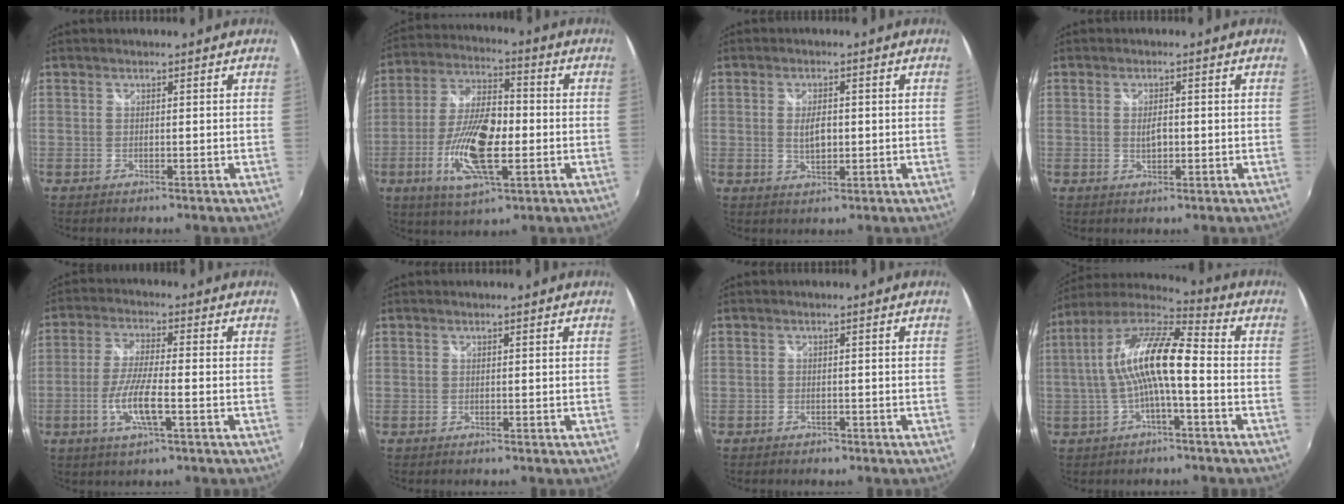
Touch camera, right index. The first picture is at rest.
{"total": 15.4, "force": [-4.0, 5.8, 13.7], "torque": [-0.281, -0.007, -0.073]}
{"total": 3.9, "force": [0.0, 2.0, 3.3], "torque": [-0.057, -0.002, 0.001]}
{"total": 2.5, "force": [-0.1, 1.4, 2.1], "torque": [-0.034, 0.000, -0.002]}
{"total": 8.0, "force": [-2.7, 1.4, 7.4], "torque": [-0.152, -0.008, -0.053]}
{"total": 0.0}
{"total": 1.6, "force": [-1.2, 1.1, 0.4], "torque": [-0.010, 0.000, -0.016]}
{"total": 13.4, "force": [-1.1, 3.0, 13.1], "torque": [-0.246, 0.017, -0.024]}